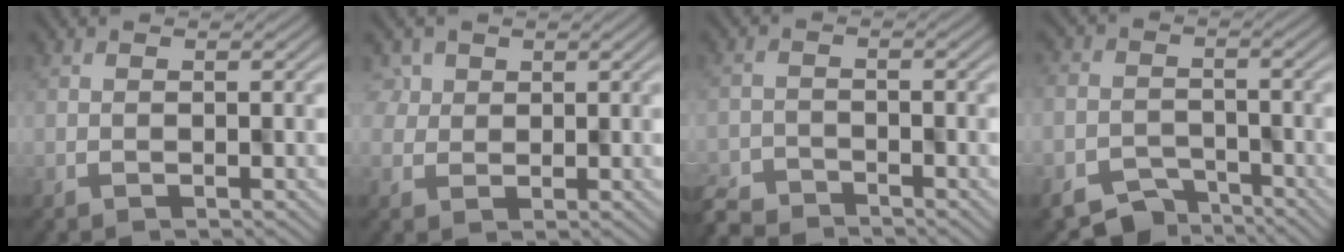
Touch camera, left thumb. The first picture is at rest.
{"total": 3.4, "force": [1.0, 3.3, 0.3], "torque": [-0.005, 0.002, -0.004]}
{"total": 4.4, "force": [-4.2, 1.1, 0.6], "torque": [-0.016, -0.010, -0.083]}
{"total": 5.1, "force": [-3.8, 3.1, 1.4], "torque": [-0.027, -0.014, -0.070]}